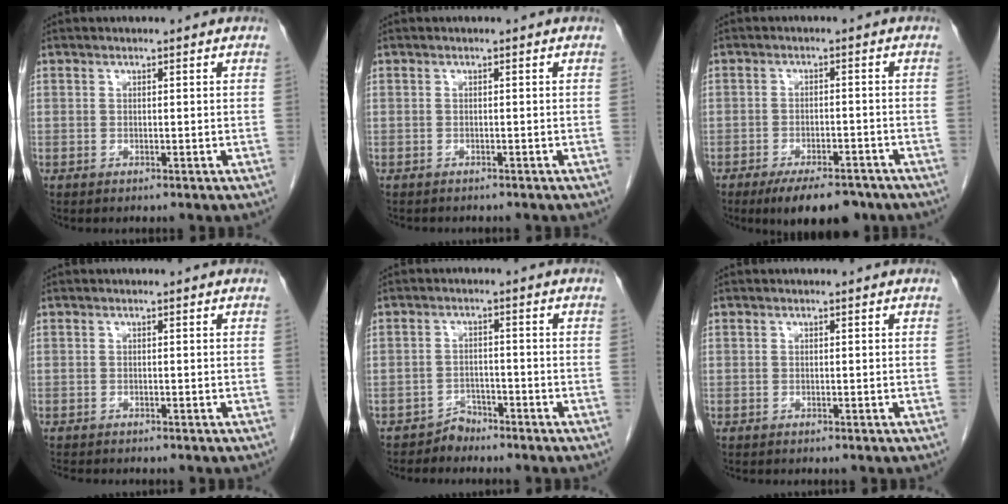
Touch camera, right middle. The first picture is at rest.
{"total": 2.8, "force": [-2.4, 0.9, 1.0], "torque": [-0.014, -0.004, -0.027]}
{"total": 8.6, "force": [-6.6, 3.0, 4.6], "torque": [-0.064, -0.003, -0.100]}
{"total": 3.5, "force": [-3.1, 0.8, 1.4], "torque": [-0.020, -0.007, -0.045]}
{"total": 2.5, "force": [-2.2, 0.9, -0.5], "torque": [0.010, 0.002, -0.039]}
{"total": 0.6, "force": [-0.6, 0.1, 0.2], "torque": [-0.004, 0.000, -0.009]}